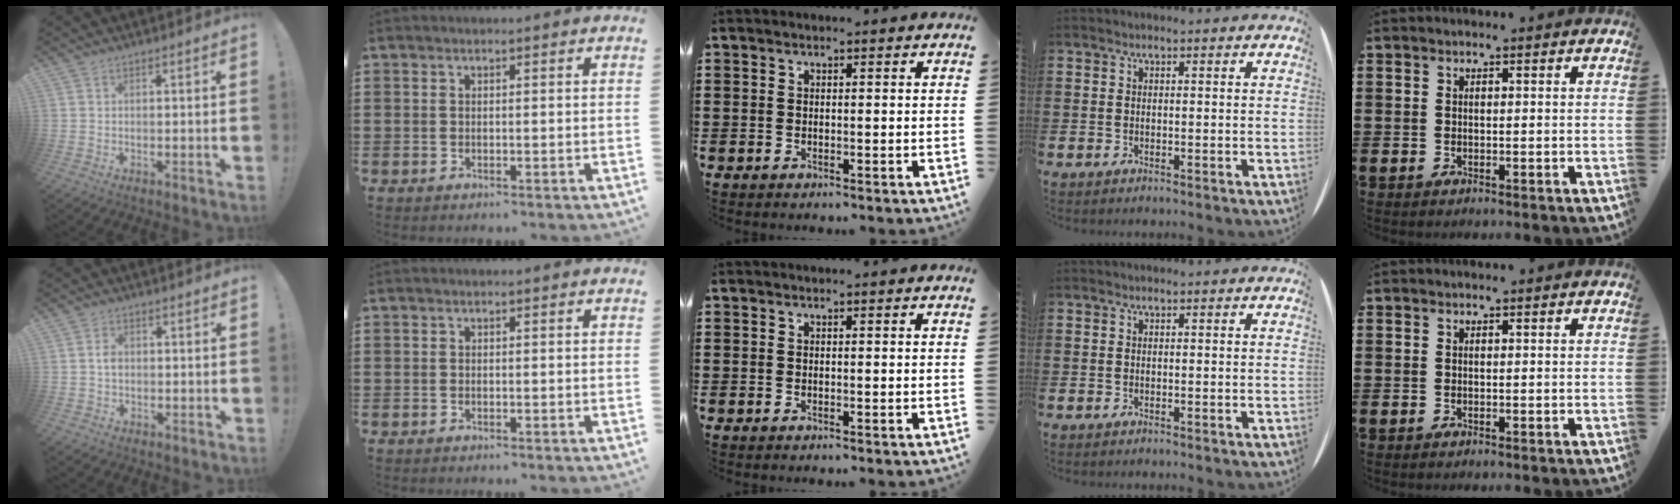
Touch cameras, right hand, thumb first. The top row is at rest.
{"thumb": {"total": 2.8, "force": [-0.6, 2.3, 1.5], "torque": [-0.011, 0.002, -0.014]}}